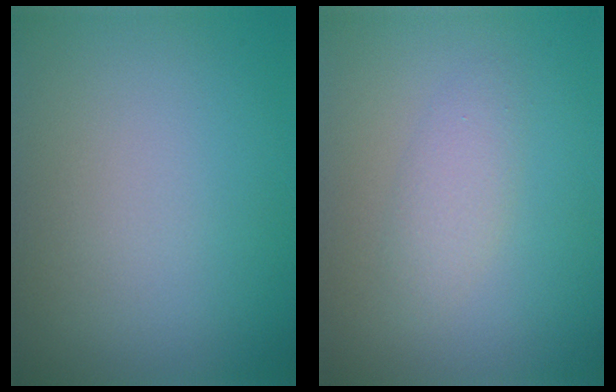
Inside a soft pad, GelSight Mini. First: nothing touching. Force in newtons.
{"total": 1.9, "press": 1.9, "slide": 0.1}